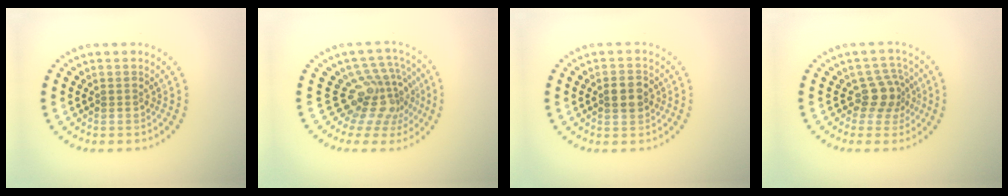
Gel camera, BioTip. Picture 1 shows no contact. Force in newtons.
{"total": 4.4, "press": 3.1, "slide": 3.1}
{"total": 3.0, "press": 3.0, "slide": 0.0}
{"total": 2.9, "press": 2.2, "slide": 2.0}